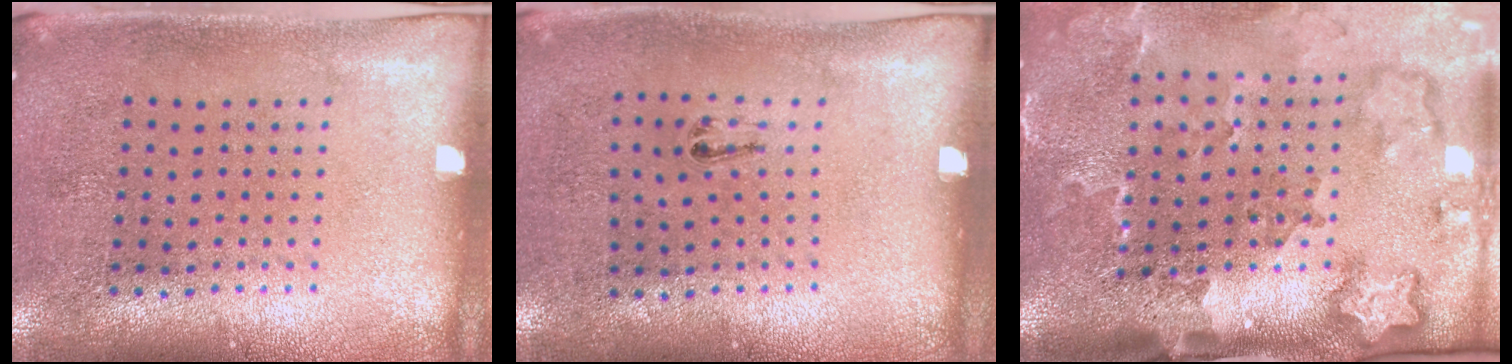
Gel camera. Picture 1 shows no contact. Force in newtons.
{"total": 0.6, "press": 0.3, "slide": 0.6}
{"total": 3.5, "press": 2.4, "slide": 2.6}